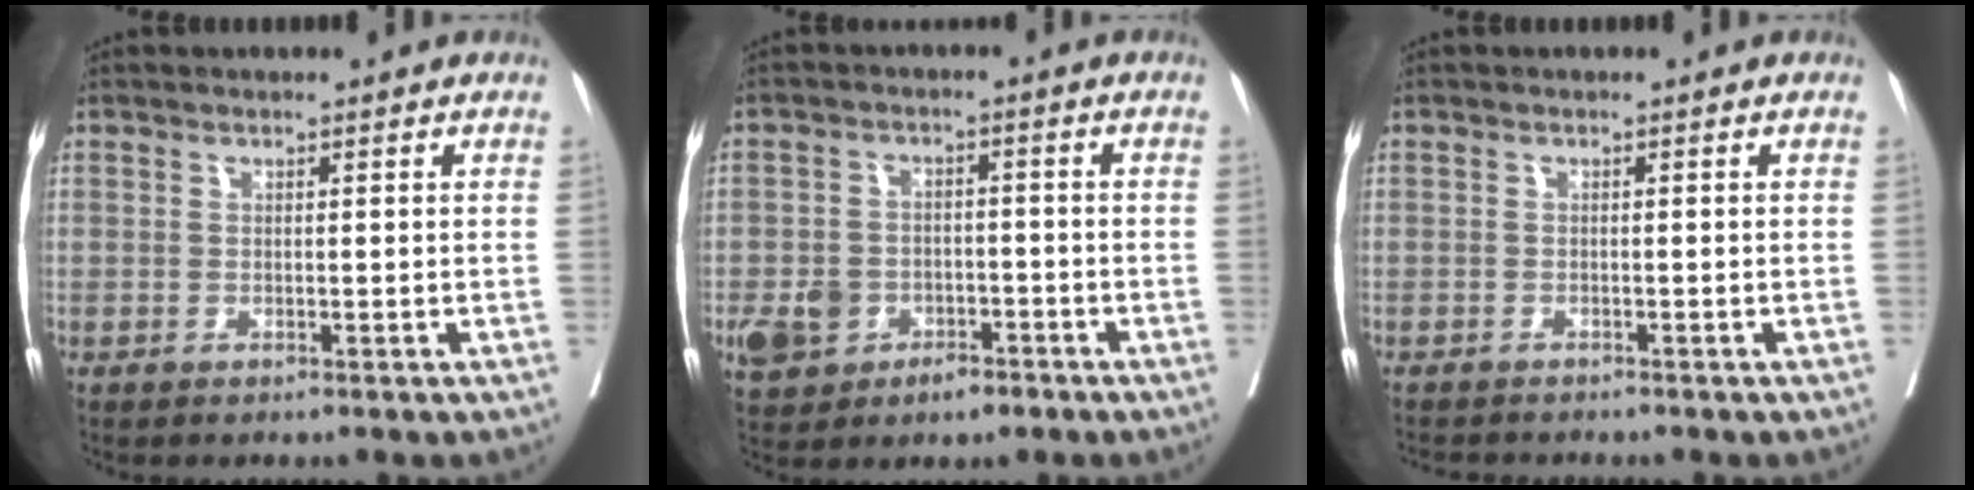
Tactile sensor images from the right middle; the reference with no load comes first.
{"total": 6.9, "force": [-3.3, 5.2, 3.2], "torque": [-0.057, 0.013, -0.044]}
{"total": 2.6, "force": [-2.5, 0.3, 0.5], "torque": [-0.004, -0.008, -0.039]}